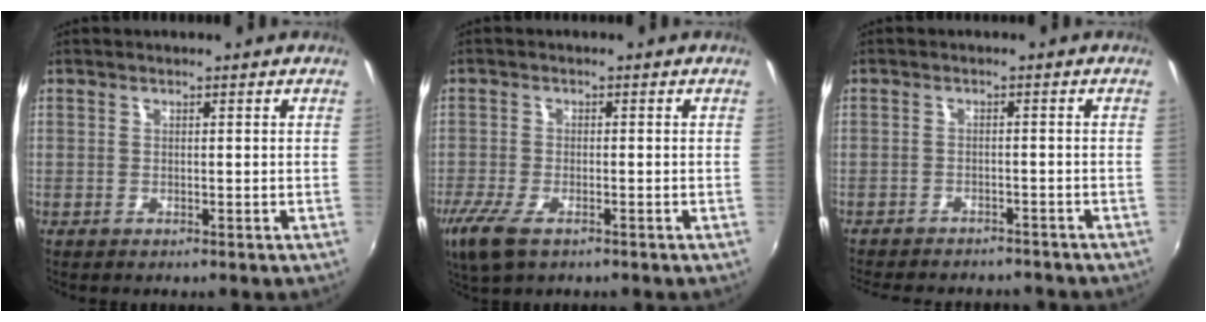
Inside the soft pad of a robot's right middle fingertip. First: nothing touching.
{"total": 7.7, "force": [-4.7, 3.0, 5.4], "torque": [-0.131, -0.028, -0.087]}
{"total": 11.1, "force": [-9.7, 3.4, 4.1], "torque": [-0.097, -0.016, -0.136]}